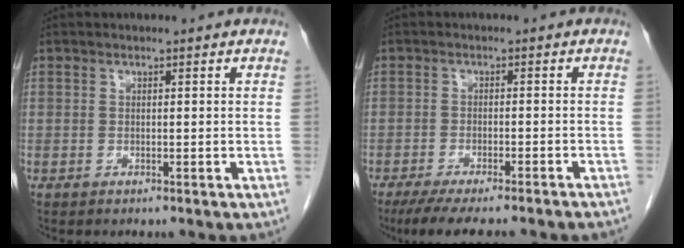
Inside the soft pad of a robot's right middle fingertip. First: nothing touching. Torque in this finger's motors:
{"motor_torque": [1.17, -0.97, 0.17, 0.07]}